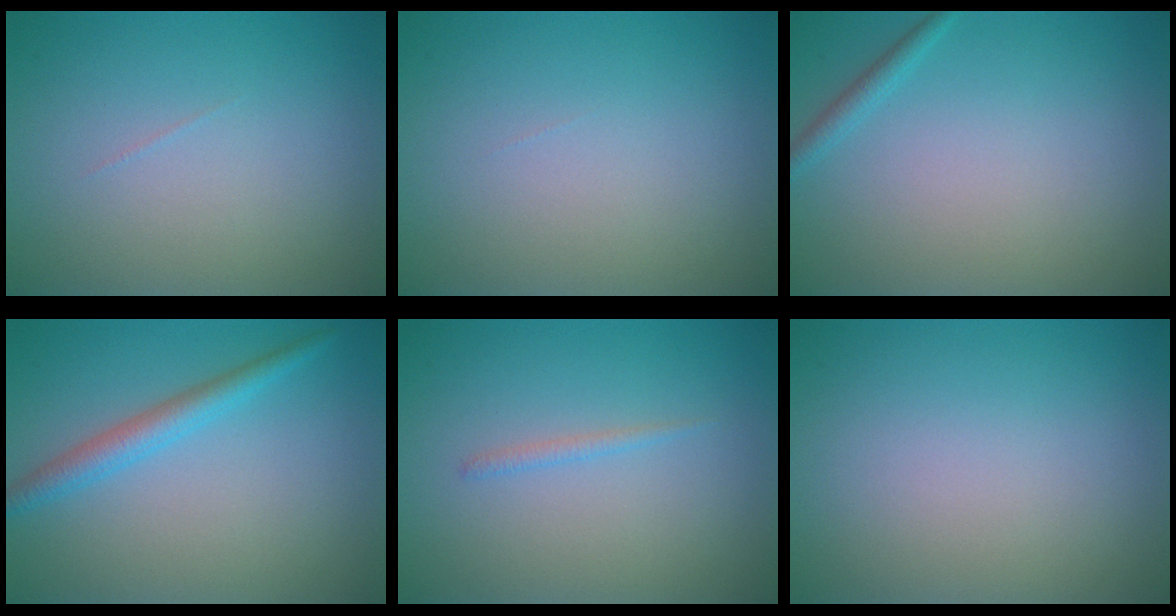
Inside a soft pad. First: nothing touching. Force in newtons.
{"total": 0.0}
{"total": 1.1, "press": 1.1, "slide": 0.1}
{"total": 2.5, "press": 2.5, "slide": 0.1}
{"total": 0.7, "press": 0.7, "slide": 0.1}
{"total": 0.0}